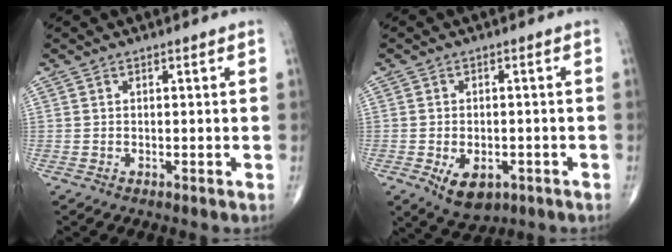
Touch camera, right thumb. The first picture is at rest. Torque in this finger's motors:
{"motor_torque": [-0.20, 0.31, 0.30, 0.12, 0.13]}